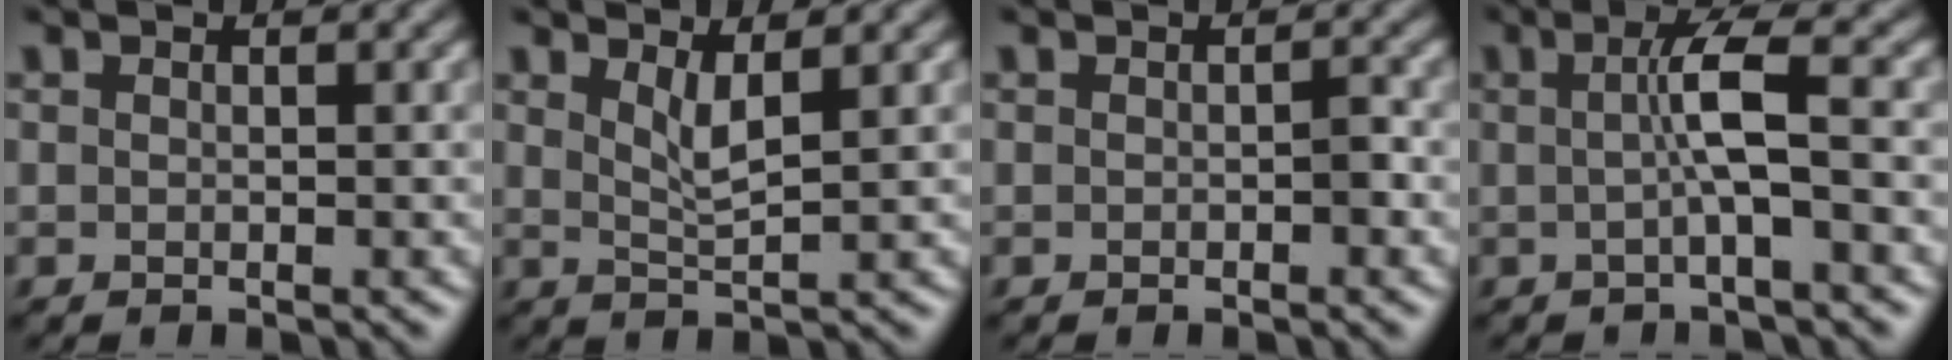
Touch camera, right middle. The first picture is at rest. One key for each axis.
{"total": 2.2, "fx": 1.1, "fy": 0.5, "fz": 1.8, "tx": -0.032, "ty": -0.006, "tz": 0.021}
{"total": 0.8, "fx": -0.2, "fy": 0.3, "fz": 0.7, "tx": -0.011, "ty": 0.004, "tz": -0.002}
{"total": 3.8, "fx": -0.1, "fy": 0.5, "fz": 3.8, "tx": -0.069, "ty": 0.005, "tz": -0.004}